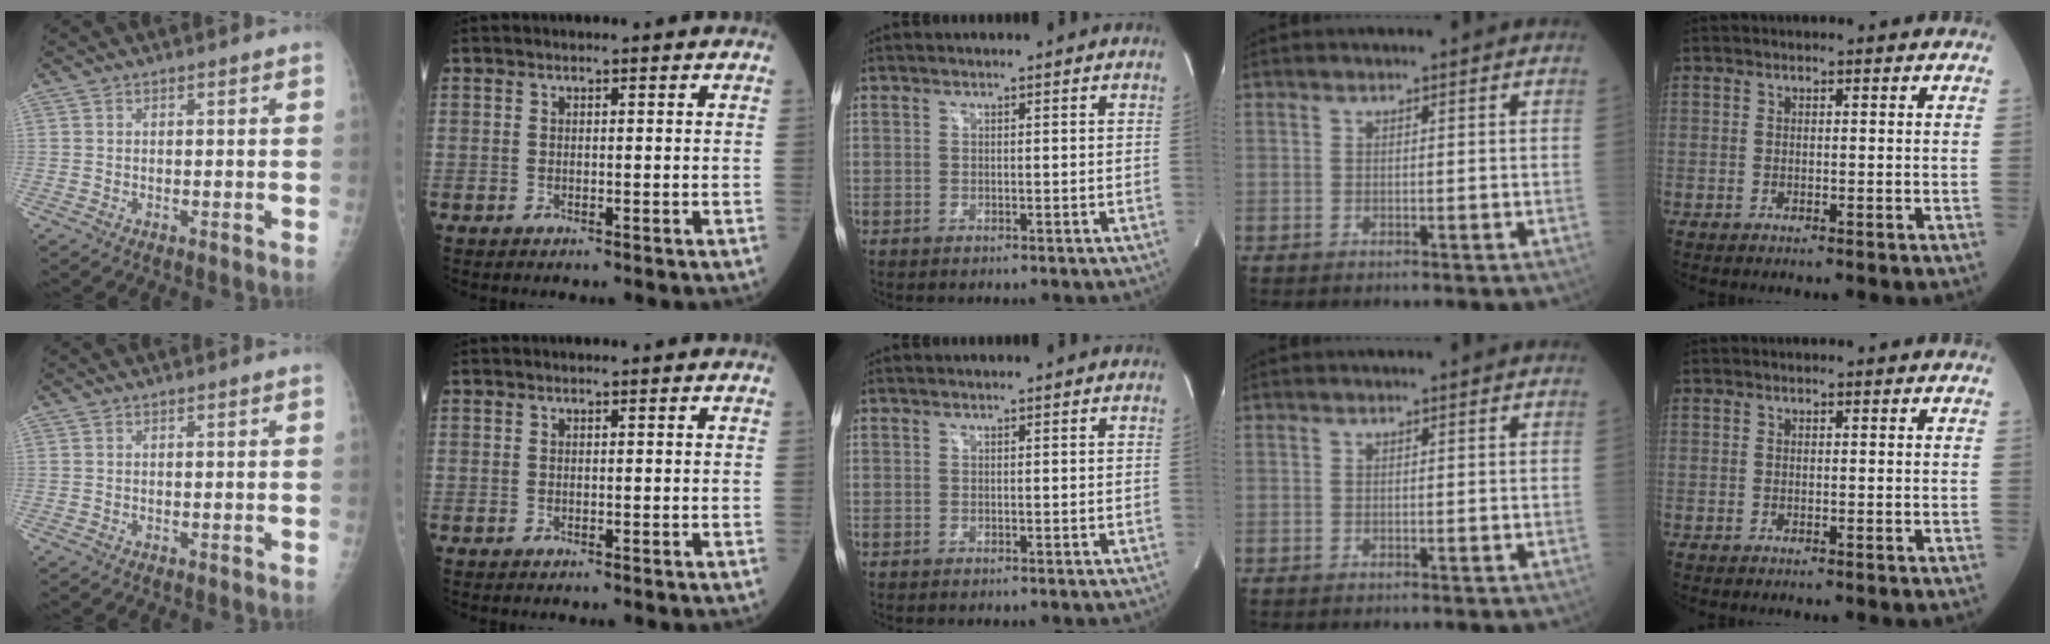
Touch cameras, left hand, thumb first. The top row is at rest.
{}